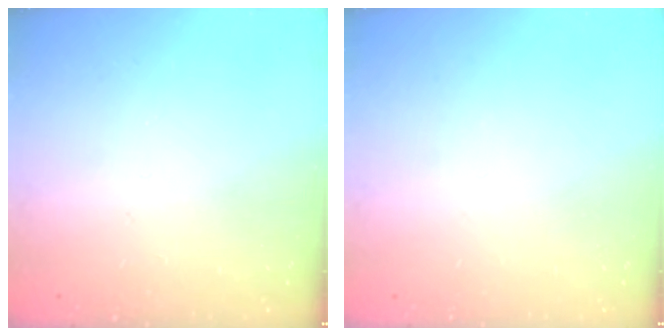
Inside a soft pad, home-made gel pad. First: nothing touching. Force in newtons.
{"total": 0.0}